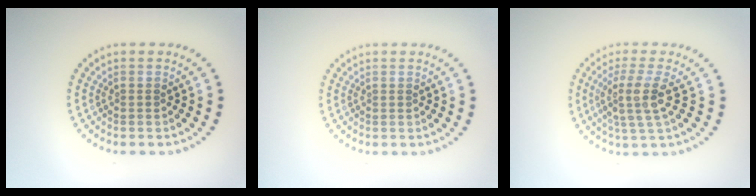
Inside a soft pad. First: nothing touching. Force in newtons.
{"total": 0.0}
{"total": 3.7, "press": 2.8, "slide": 2.4}